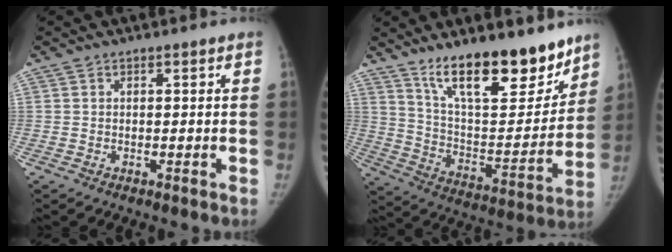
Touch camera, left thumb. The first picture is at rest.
{"total": 22.0, "force": [15.8, 7.4, 13.5], "torque": [-0.160, -0.096, 0.263]}